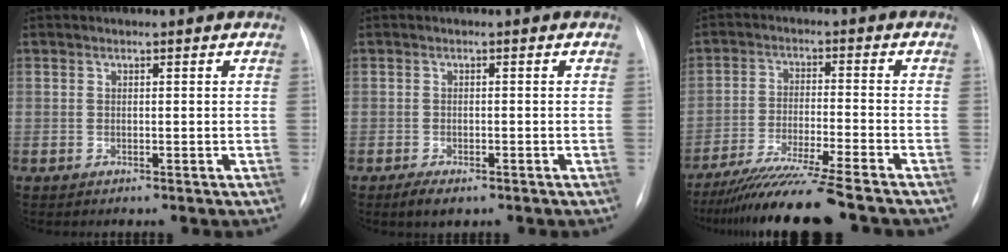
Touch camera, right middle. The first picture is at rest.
{"total": 2.6, "force": [-1.7, 1.1, 1.7], "torque": [-0.032, -0.003, -0.022]}
{"total": 13.0, "force": [-11.0, -1.4, 6.7], "torque": [-0.100, -0.036, -0.181]}